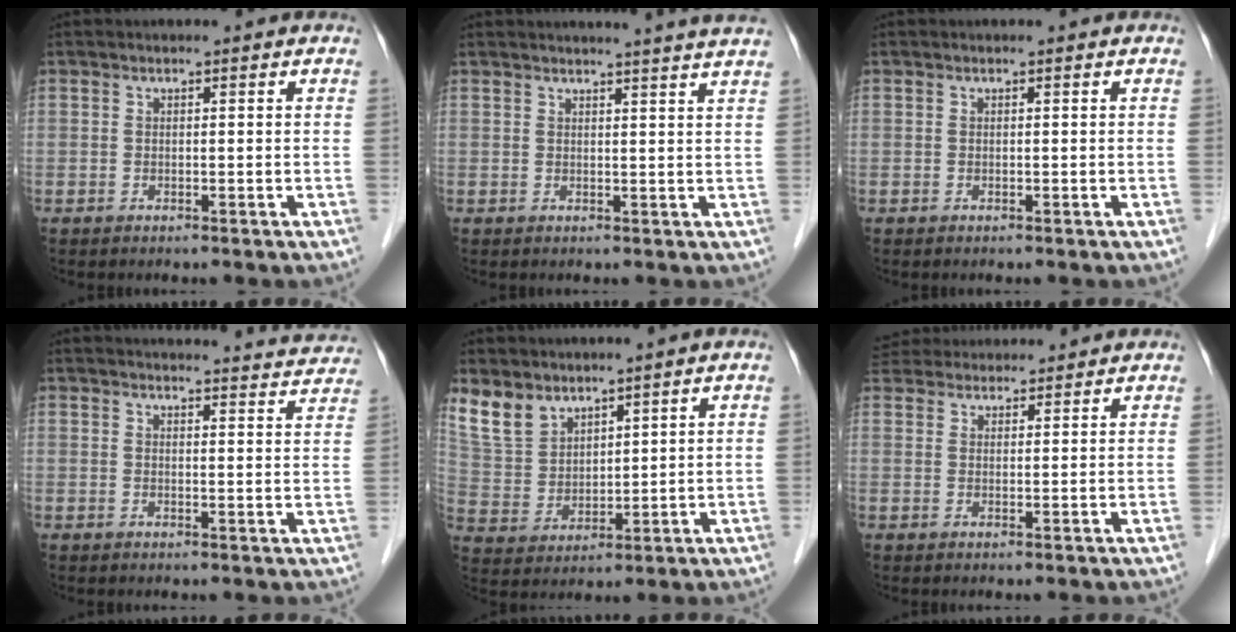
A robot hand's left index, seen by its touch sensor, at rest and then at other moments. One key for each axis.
{"total": 8.7, "fx": 8.2, "fy": -1.3, "fz": 2.5, "tx": -0.026, "ty": -0.019, "tz": 0.077}
{"total": 0.0}
{"total": 18.9, "fx": 18.4, "fy": 2.2, "fz": 3.4, "tx": -0.029, "ty": -0.027, "tz": 0.205}
{"total": 8.7, "fx": 7.0, "fy": 4.7, "fz": 2.1, "tx": -0.056, "ty": 0.006, "tz": 0.164}
{"total": 11.3, "fx": 10.7, "fy": 2.4, "fz": 2.9, "tx": -0.052, "ty": 0.043, "tz": 0.171}